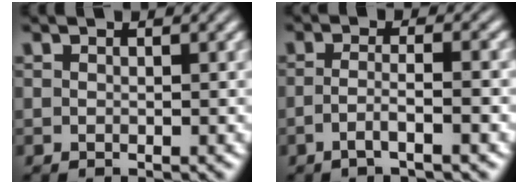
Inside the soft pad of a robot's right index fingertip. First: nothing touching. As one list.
[{"total": 2.6, "force": [-1.7, -0.8, 1.8], "torque": [-0.035, -0.011, -0.024]}]